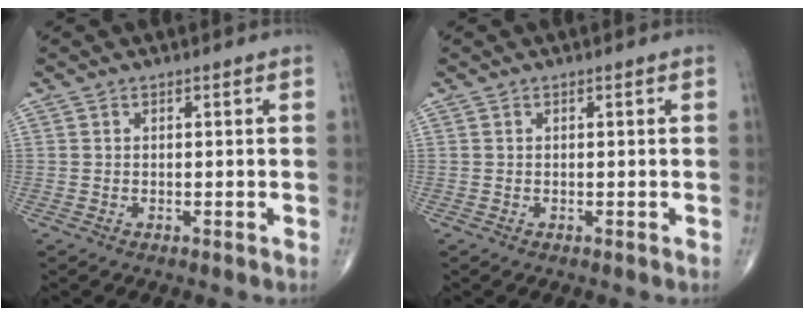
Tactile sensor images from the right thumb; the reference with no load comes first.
{"total": 0.0}